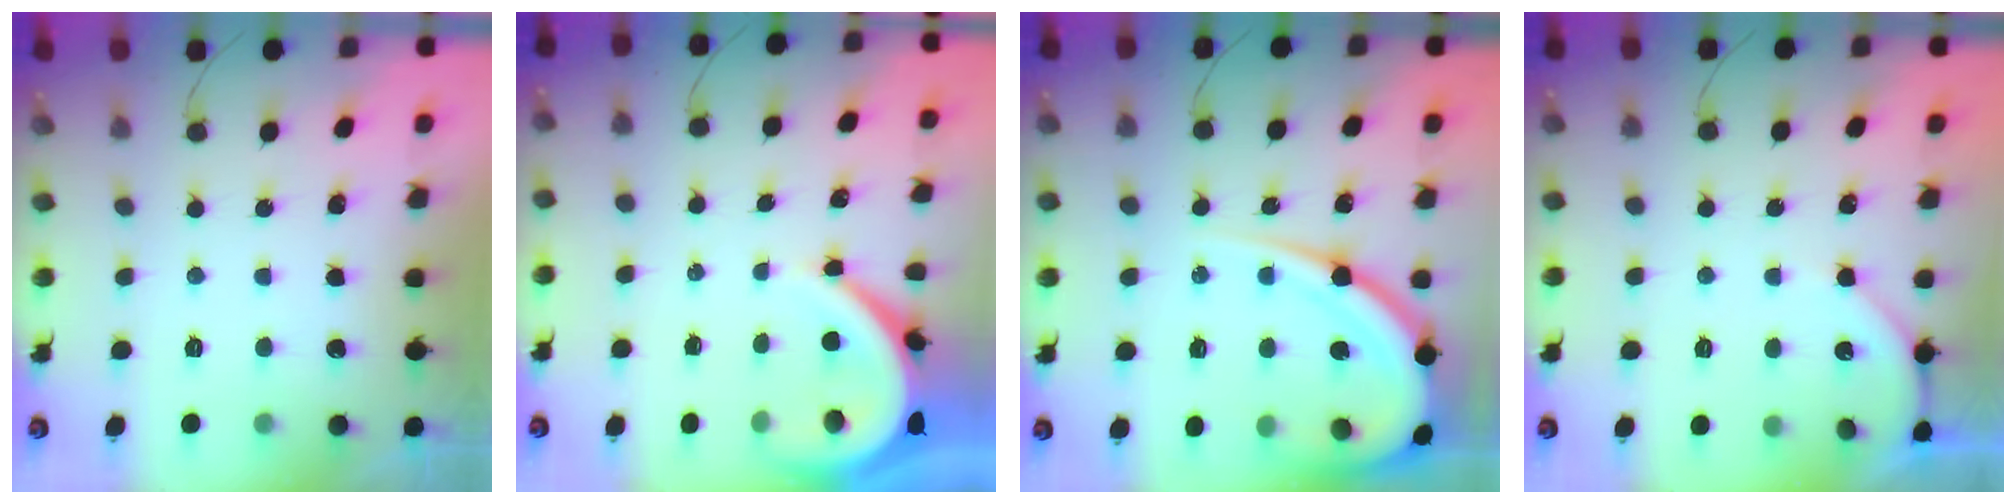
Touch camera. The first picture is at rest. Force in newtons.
{"total": 6.6, "press": 6.5, "slide": 1.1}
{"total": 16.0, "press": 16.0, "slide": 1.6}
{"total": 4.7, "press": 4.7, "slide": 0.6}